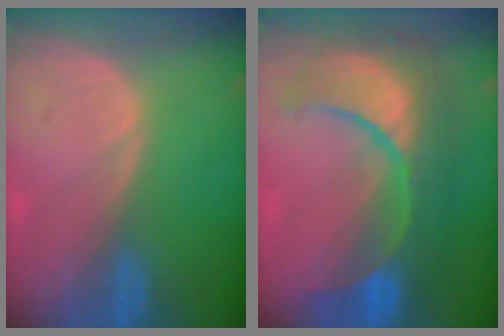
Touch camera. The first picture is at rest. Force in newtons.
{"total": 12.6, "press": 12.5, "slide": 1.4}